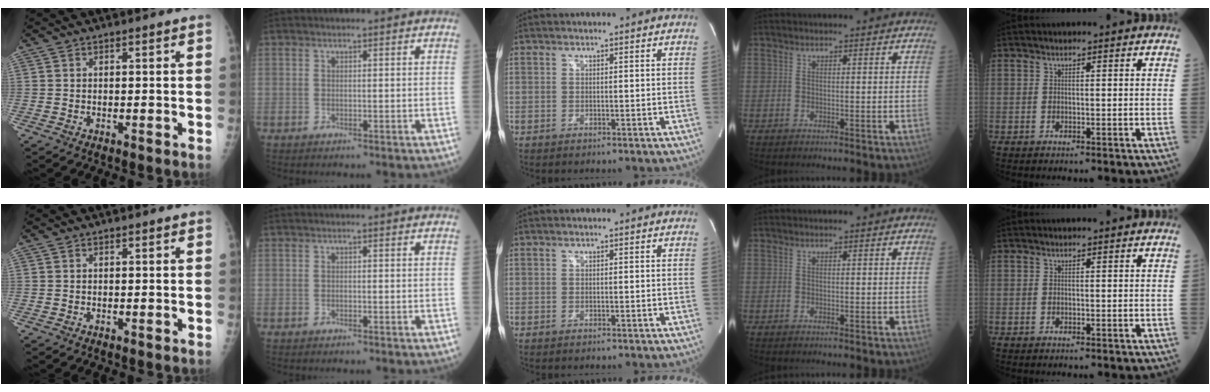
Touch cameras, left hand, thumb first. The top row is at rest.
{}